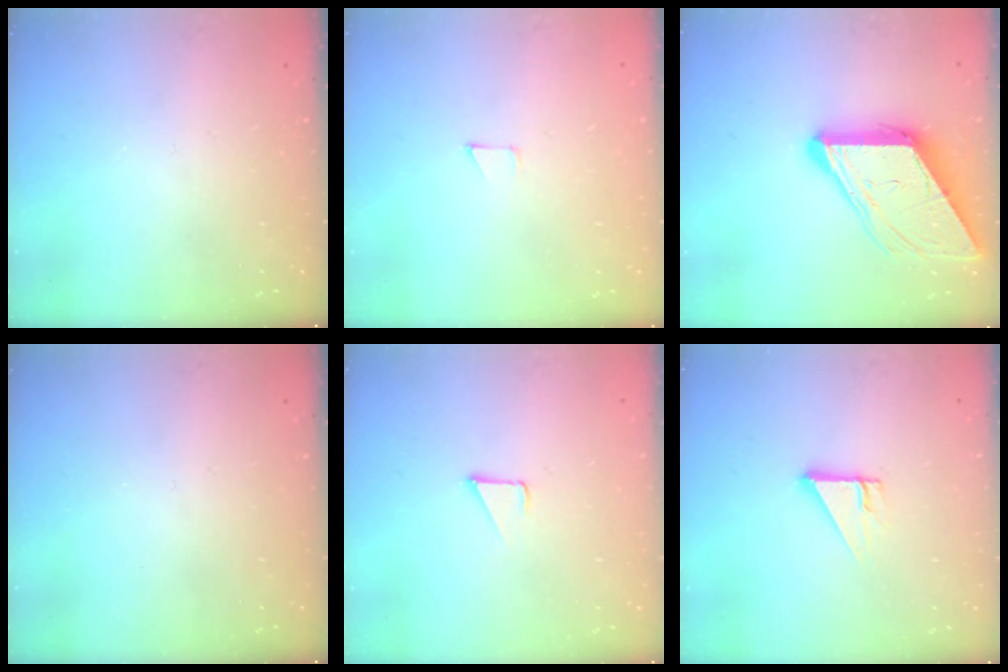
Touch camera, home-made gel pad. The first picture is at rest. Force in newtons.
{"total": 2.7, "press": 2.7, "slide": 0.2}
{"total": 11.5, "press": 11.4, "slide": 1.1}
{"total": 0.0}
{"total": 2.8, "press": 2.8, "slide": 0.2}
{"total": 4.3, "press": 4.3, "slide": 0.4}